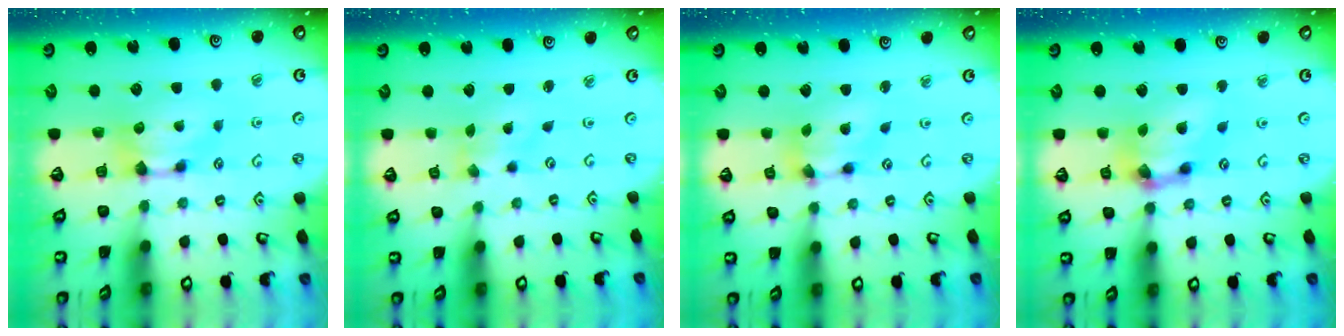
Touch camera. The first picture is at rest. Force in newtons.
{"total": 1.7, "press": 1.3, "slide": 1.0}
{"total": 5.8, "press": 5.5, "slide": 1.8}
{"total": 5.7, "press": 5.3, "slide": 2.1}